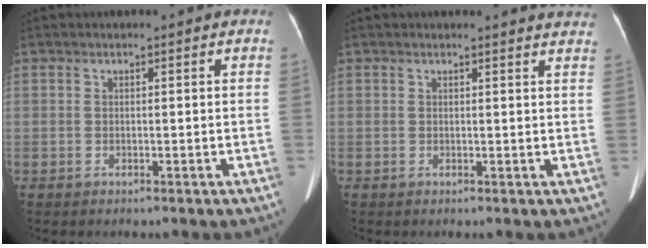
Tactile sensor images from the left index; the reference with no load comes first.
{"total": 6.4, "force": [6.3, 0.5, 1.1], "torque": [-0.001, -0.011, 0.039]}